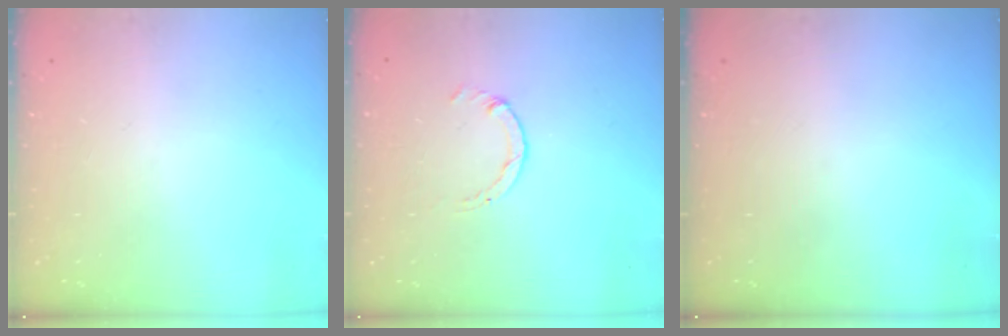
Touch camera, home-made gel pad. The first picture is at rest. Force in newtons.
{"total": 0.7, "press": 0.7, "slide": 0.2}
{"total": 0.0}